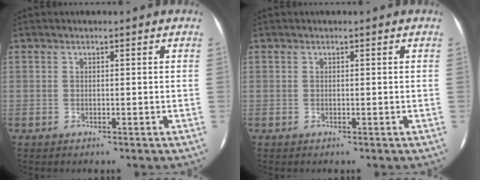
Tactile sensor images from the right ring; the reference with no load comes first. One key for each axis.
{"total": 0.0}